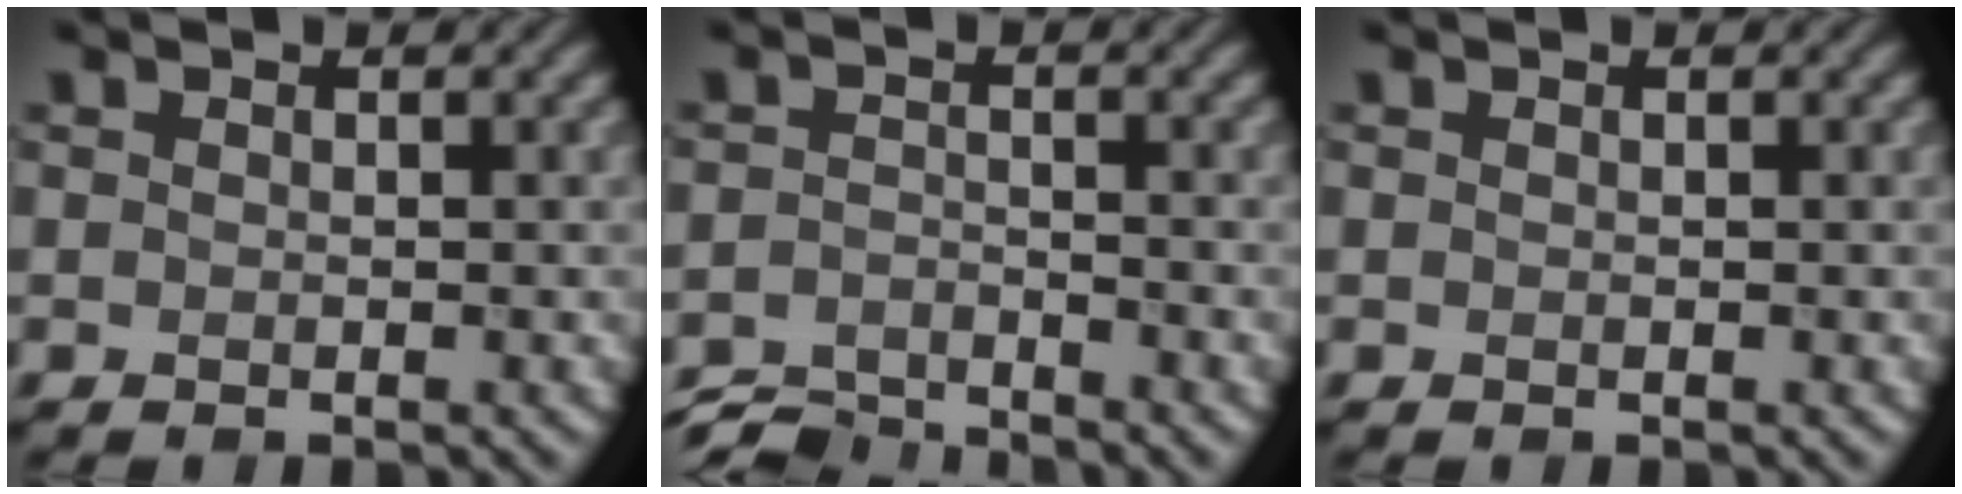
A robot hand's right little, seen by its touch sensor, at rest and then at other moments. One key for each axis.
{"total": 4.1, "fx": -3.9, "fy": 0.6, "fz": 0.9, "tx": -0.017, "ty": -0.007, "tz": -0.080}
{"total": 0.0}